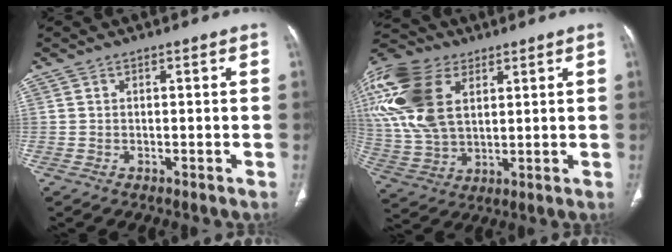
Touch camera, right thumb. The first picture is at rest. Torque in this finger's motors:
{"motor_torque": [0.55, 0.72, 1.88, 0.90, 0.47]}